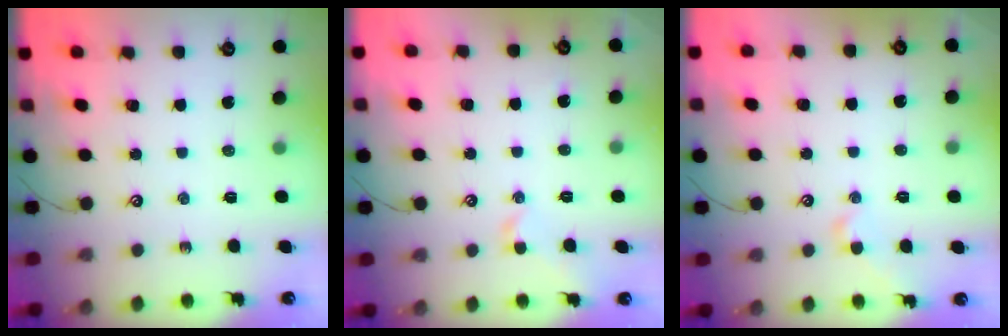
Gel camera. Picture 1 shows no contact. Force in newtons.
{"total": 1.1, "press": 0.8, "slide": 0.7}
{"total": 1.1, "press": 1.1, "slide": 0.2}